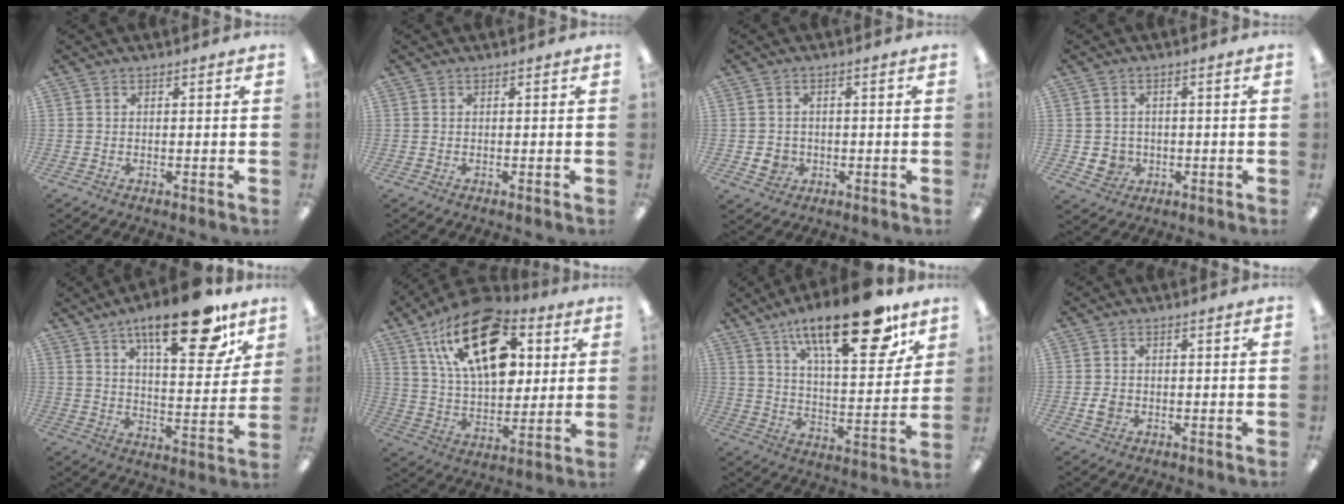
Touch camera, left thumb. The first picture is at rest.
{"total": 0.0}
{"total": 3.9, "force": [-1.0, 3.5, 1.5], "torque": [-0.023, 0.000, -0.017]}
{"total": 3.9, "force": [-0.7, 3.7, 1.1], "torque": [-0.014, 0.004, -0.010]}
{"total": 19.9, "force": [13.1, 6.9, 13.3], "torque": [-0.188, -0.073, 0.206]}
{"total": 23.2, "force": [10.6, 12.9, 16.1], "torque": [-0.269, -0.039, 0.179]}
{"total": 23.2, "force": [15.1, 7.9, 15.8], "torque": [-0.231, -0.090, 0.242]}
{"total": 2.5, "force": [-0.6, 2.1, 1.3], "torque": [-0.013, 0.000, -0.012]}